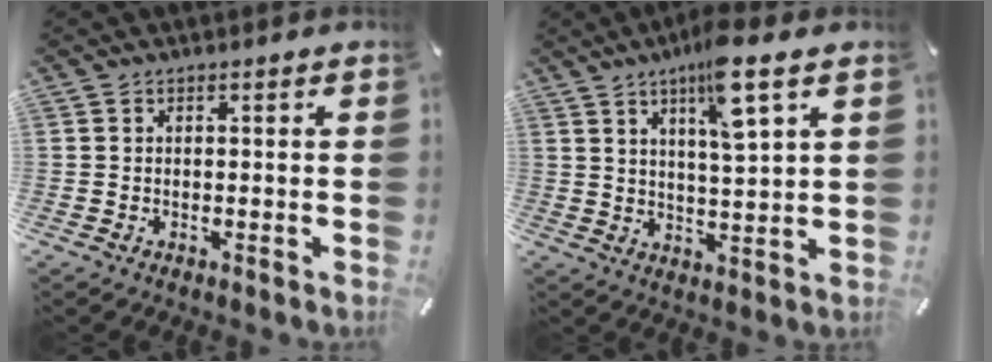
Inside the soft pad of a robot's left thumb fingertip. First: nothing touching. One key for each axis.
{"total": 10.2, "fx": 6.1, "fy": 1.9, "fz": 8.0, "tx": -0.129, "ty": -0.026, "tz": 0.100}